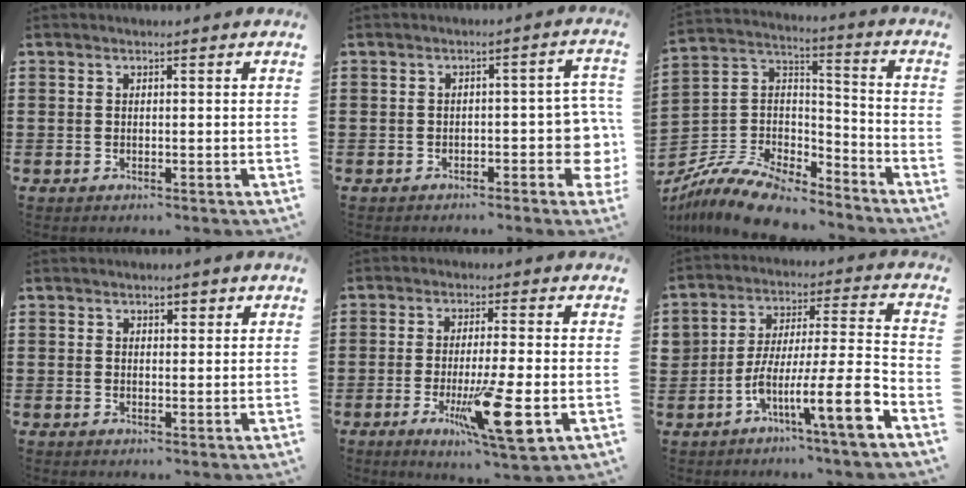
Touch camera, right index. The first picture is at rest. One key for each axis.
{"total": 5.2, "fx": -1.7, "fy": 2.4, "fz": 4.3, "tx": -0.056, "ty": 0.000, "tz": -0.032}
{"total": 9.7, "fx": -9.0, "fy": 2.3, "fz": 3.1, "tx": -0.082, "ty": 0.010, "tz": -0.182}
{"total": 1.4, "fx": 0.8, "fy": 0.9, "fz": 0.7, "tx": -0.009, "ty": 0.003, "tz": 0.013}
{"total": 11.6, "fx": -3.5, "fy": 1.4, "fz": 11.0, "tx": -0.202, "ty": -0.016, "tz": -0.059}
{"total": 11.8, "fx": -6.1, "fy": 1.3, "fz": 10.1, "tx": -0.179, "ty": 0.003, "tz": -0.113}